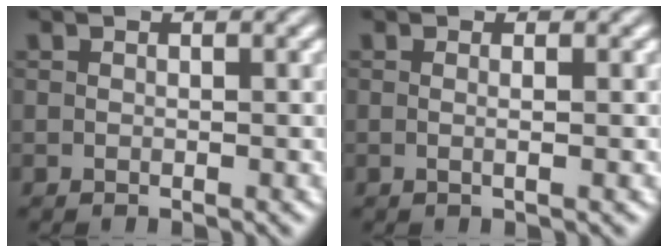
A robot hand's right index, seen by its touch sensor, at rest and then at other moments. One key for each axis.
{"total": 1.2, "fx": -0.3, "fy": -0.7, "fz": 0.9, "tx": -0.020, "ty": -0.007, "tz": -0.002}